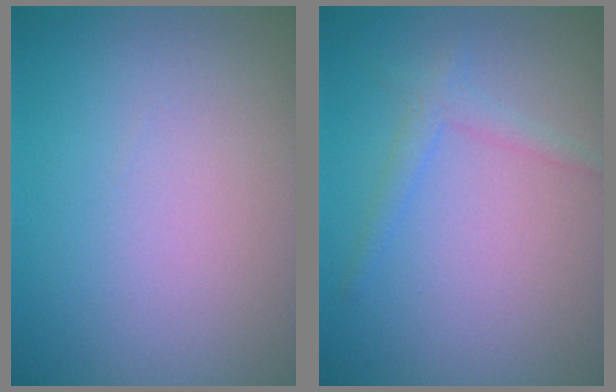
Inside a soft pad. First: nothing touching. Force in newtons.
{"total": 1.5, "press": 1.5, "slide": 0.0}